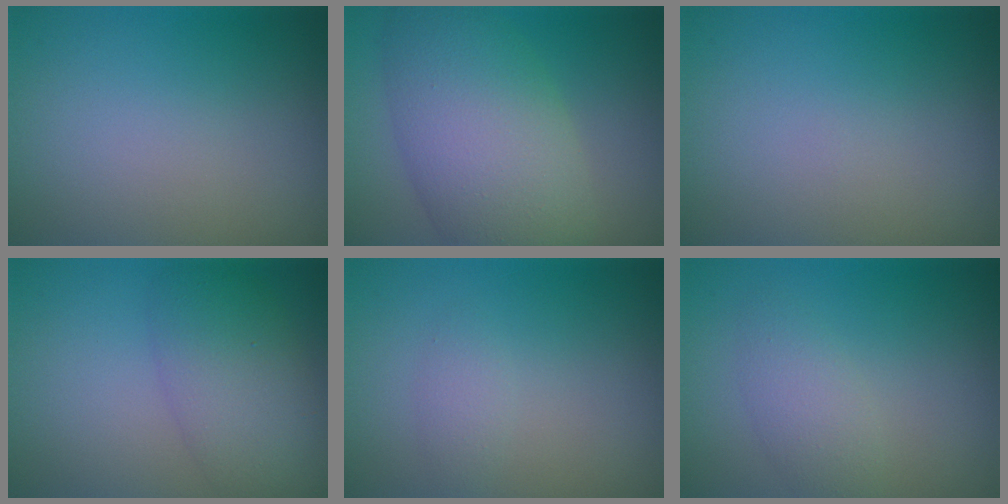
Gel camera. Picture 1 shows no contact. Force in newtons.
{"total": 9.4, "press": 9.4, "slide": 0.5}
{"total": 0.0}
{"total": 5.2, "press": 5.1, "slide": 0.3}
{"total": 1.1, "press": 1.1, "slide": 0.1}
{"total": 2.3, "press": 2.3, "slide": 0.1}